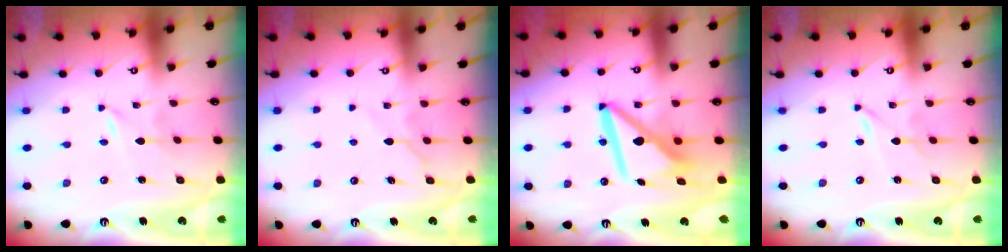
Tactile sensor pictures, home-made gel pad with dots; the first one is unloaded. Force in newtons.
{"total": 5.8, "press": 5.8, "slide": 0.7}
{"total": 12.4, "press": 12.3, "slide": 1.2}
{"total": 0.0}